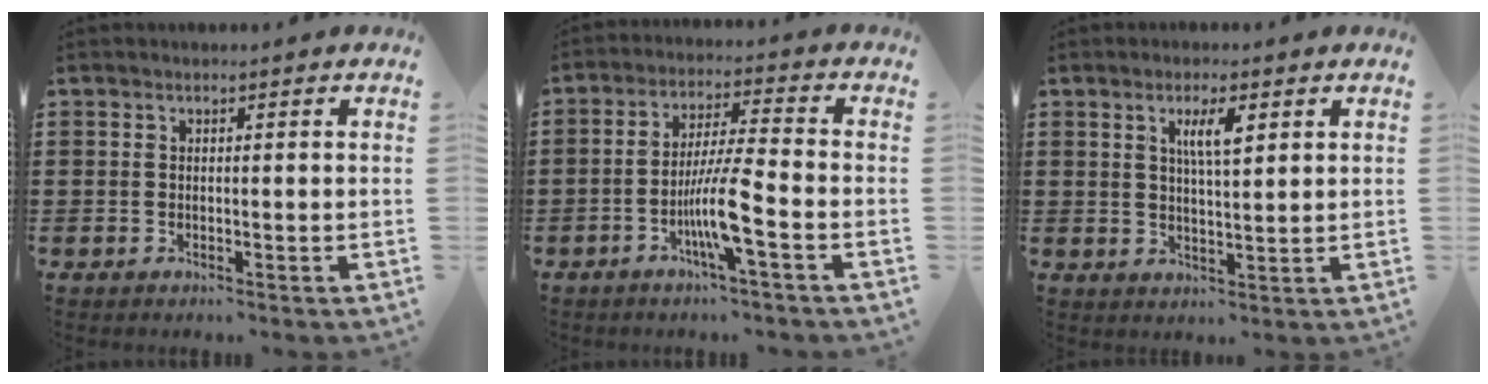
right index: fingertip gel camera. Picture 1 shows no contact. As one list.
[{"total": 7.9, "force": [-3.4, 0.3, 7.2], "torque": [-0.147, -0.013, -0.068]}, {"total": 4.3, "force": [1.8, 1.1, 3.7], "torque": [-0.070, 0.005, 0.025]}]